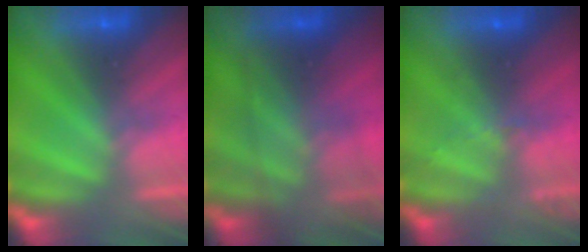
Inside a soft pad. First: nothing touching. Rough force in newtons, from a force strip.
{"total": 4.9}
{"total": 2.0}